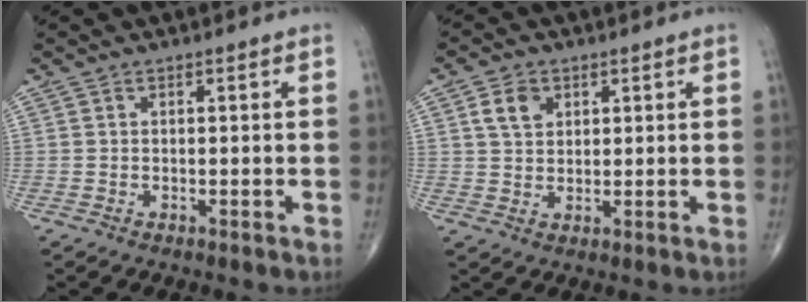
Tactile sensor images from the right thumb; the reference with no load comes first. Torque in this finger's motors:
{"motor_torque": [0.62, 0.55, 0.40, 0.27, 0.17]}